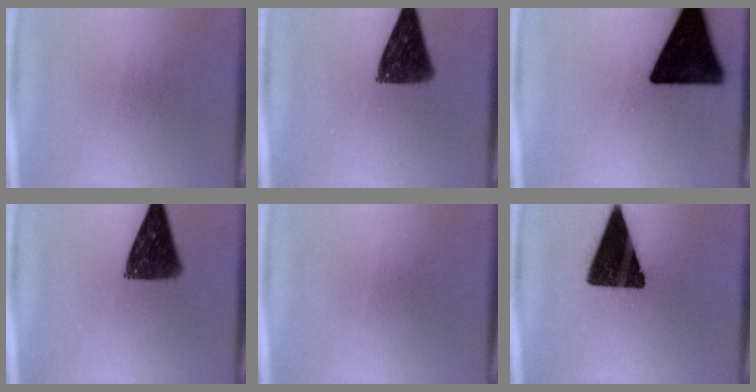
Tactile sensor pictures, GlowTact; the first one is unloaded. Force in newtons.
{"total": 11.3}
{"total": 19.4}
{"total": 11.3}
{"total": 0.0}
{"total": 16.3}